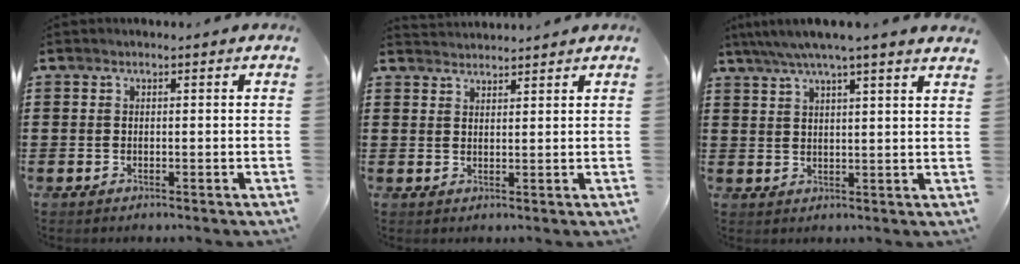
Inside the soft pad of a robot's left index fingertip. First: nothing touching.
{"total": 2.0, "force": [2.0, -0.1, -0.3], "torque": [-0.001, -0.002, 0.039]}
{"total": 4.8, "force": [3.9, -0.6, 2.7], "torque": [-0.065, -0.012, 0.067]}